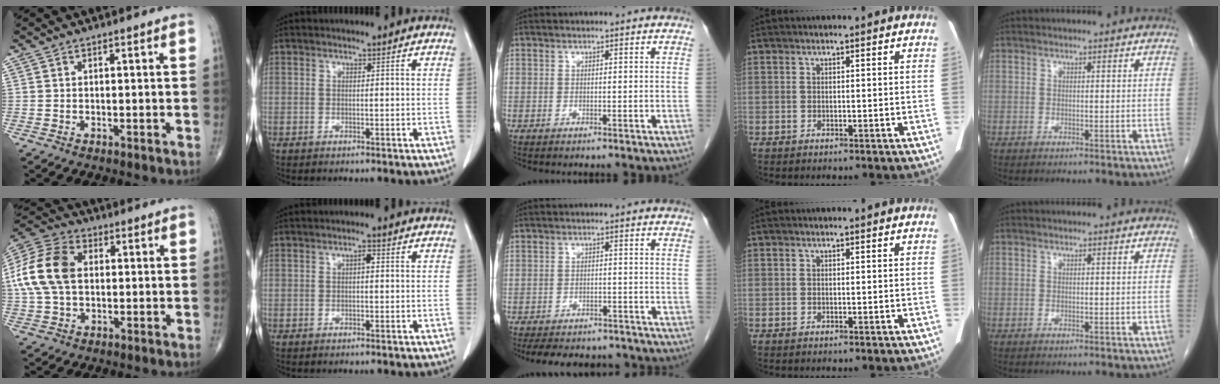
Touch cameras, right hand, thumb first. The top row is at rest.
{"thumb": {"total": 14.9, "force": [1.6, 9.8, 11.1], "torque": [-0.230, 0.023, 0.024]}, "index": {"total": 1.2, "force": [0.2, 0.4, 1.1], "torque": [-0.017, 0.004, 0.002]}, "middle": {"total": 11.9, "force": [-10.4, 4.5, 3.8], "torque": [-0.069, 0.004, -0.129]}}